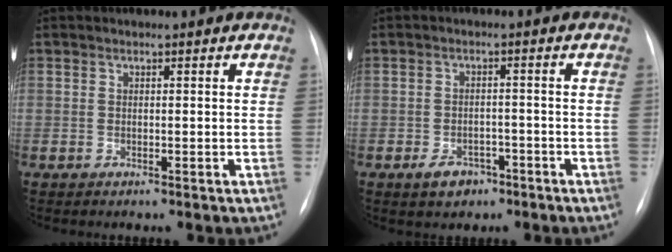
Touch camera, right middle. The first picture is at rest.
{"total": 3.9, "force": [-2.4, 2.6, 1.7], "torque": [-0.028, 0.003, -0.030]}